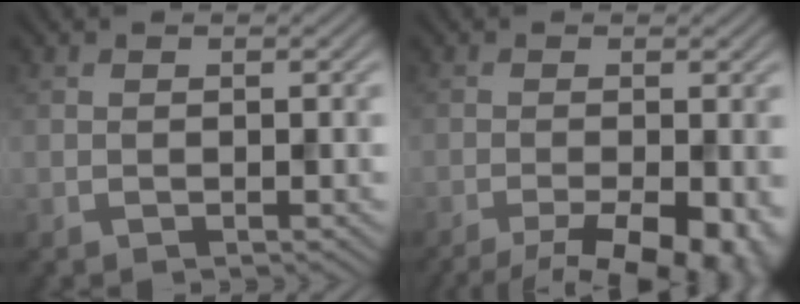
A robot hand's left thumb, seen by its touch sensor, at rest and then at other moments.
{"total": 9.1, "force": [-5.3, 2.6, 6.9], "torque": [-0.109, -0.020, -0.073]}